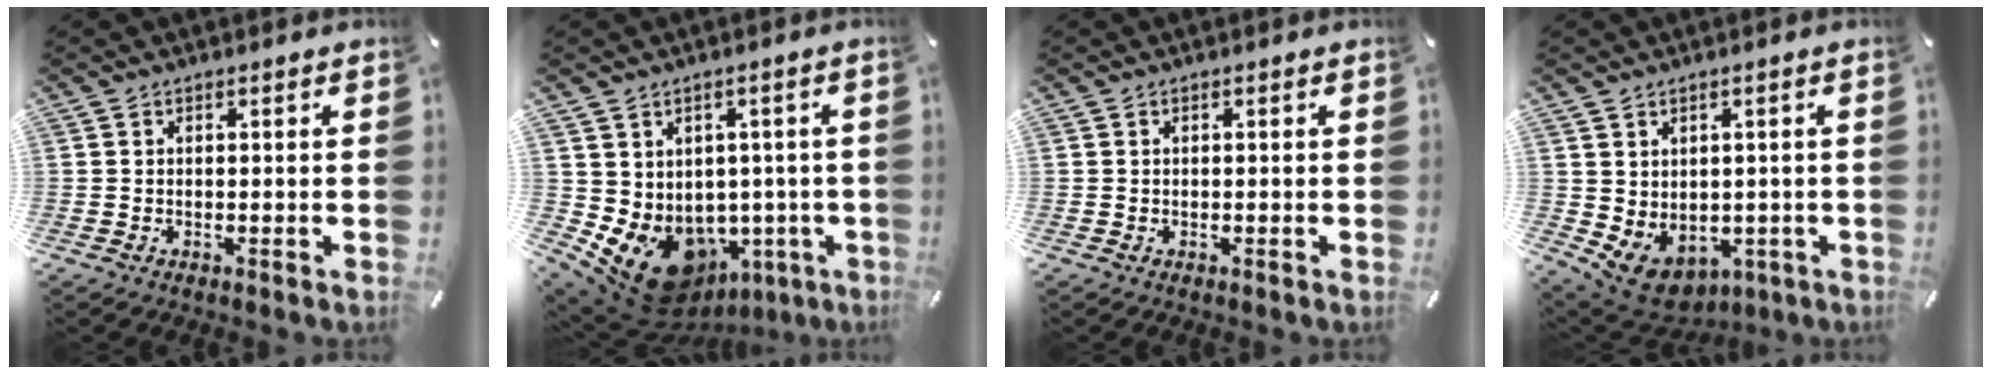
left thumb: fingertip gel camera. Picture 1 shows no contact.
{"total": 11.0, "force": [-4.2, 8.2, 6.0], "torque": [-0.113, -0.006, -0.064]}
{"total": 0.0}
{"total": 5.5, "force": [-0.7, 4.9, 2.4], "torque": [-0.066, -0.007, -0.004]}